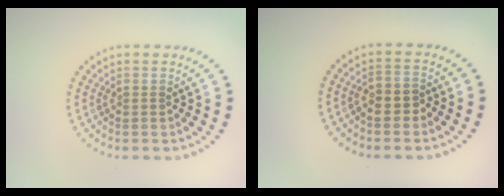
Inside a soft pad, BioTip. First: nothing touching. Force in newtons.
{"total": 1.6, "press": 1.5, "slide": 0.5}